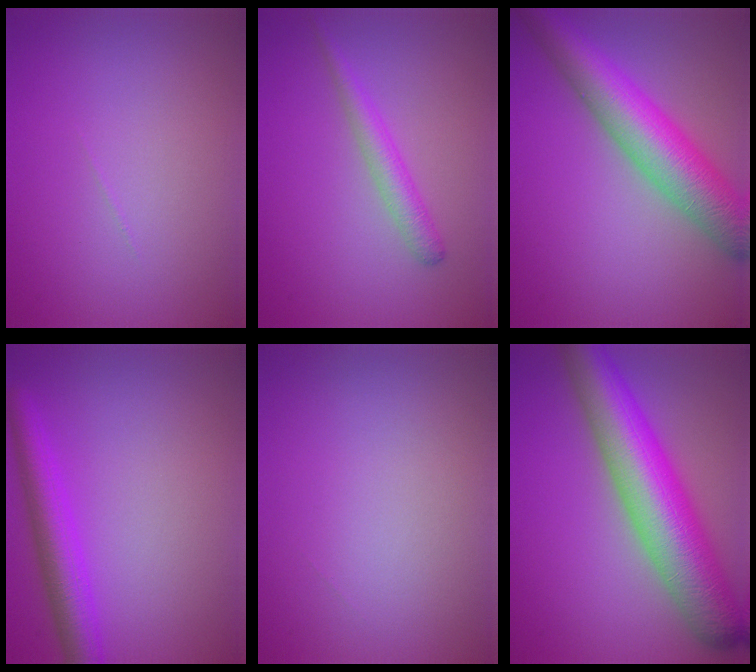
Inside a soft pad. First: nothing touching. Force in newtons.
{"total": 2.3, "press": 2.3, "slide": 0.0}
{"total": 8.7, "press": 8.7, "slide": 0.2}
{"total": 4.3, "press": 4.3, "slide": 0.2}
{"total": 0.0}
{"total": 10.9, "press": 10.9, "slide": 0.4}